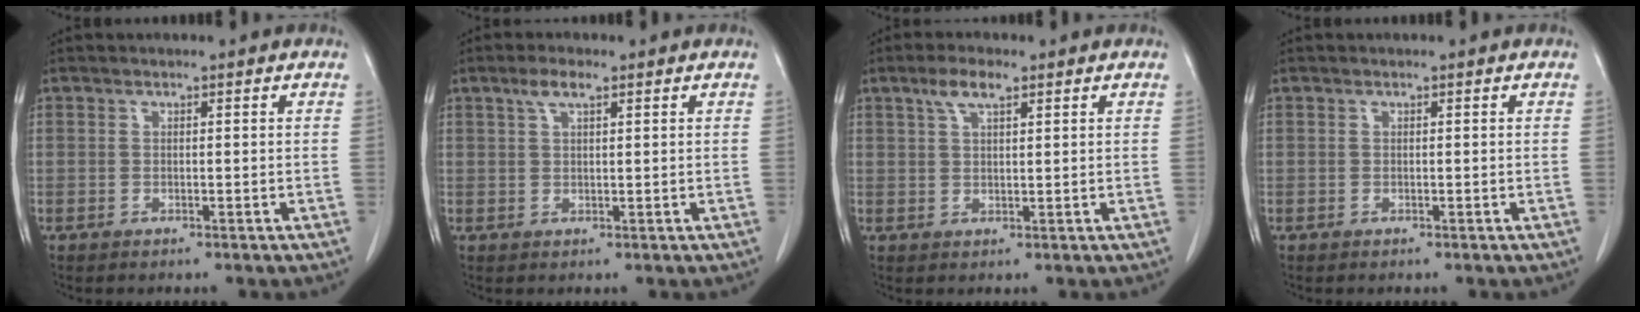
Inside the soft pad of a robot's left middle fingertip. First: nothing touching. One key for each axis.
{"total": 2.8, "fx": 1.7, "fy": 0.6, "fz": 2.1, "tx": -0.046, "ty": 0.008, "tz": 0.035}
{"total": 3.9, "fx": 2.4, "fy": 1.0, "fz": 2.8, "tx": -0.061, "ty": 0.008, "tz": 0.048}
{"total": 0.0}